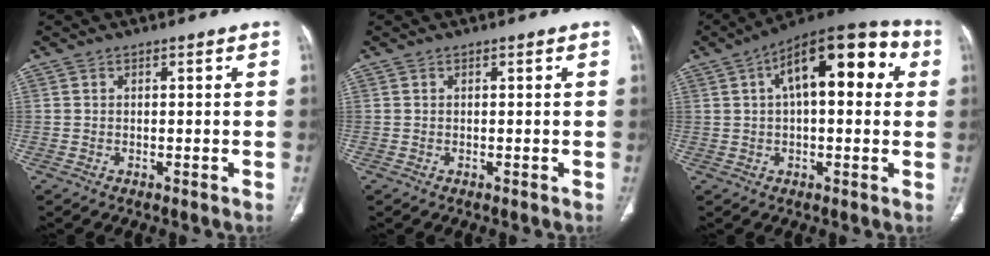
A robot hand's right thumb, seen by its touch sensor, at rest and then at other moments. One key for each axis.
{"total": 0.0}
{"total": 17.7, "fx": 4.8, "fy": 7.8, "fz": 15.1, "tx": -0.188, "ty": 0.033, "tz": 0.061}